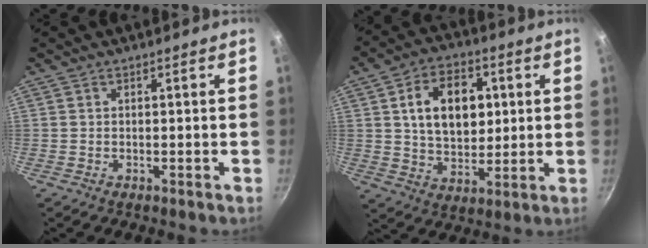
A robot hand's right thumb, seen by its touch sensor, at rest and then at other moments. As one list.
[{"total": 14.1, "force": [3.0, 9.7, 9.8], "torque": [-0.125, -0.002, 0.047]}]